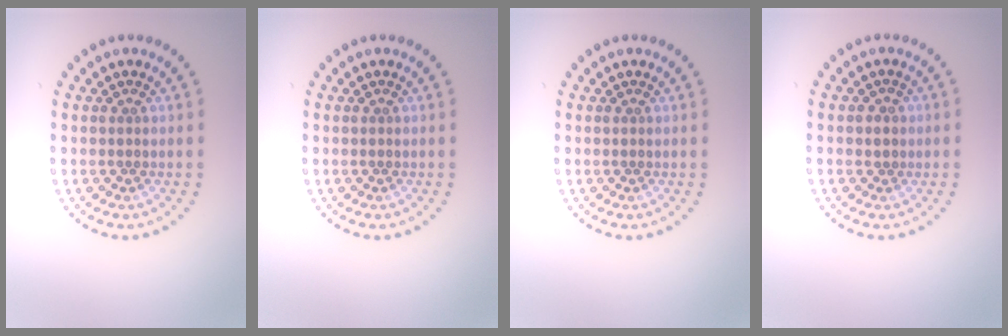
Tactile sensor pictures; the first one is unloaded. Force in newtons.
{"total": 0.0}
{"total": 0.0}
{"total": 0.6, "press": 0.5, "slide": 0.3}